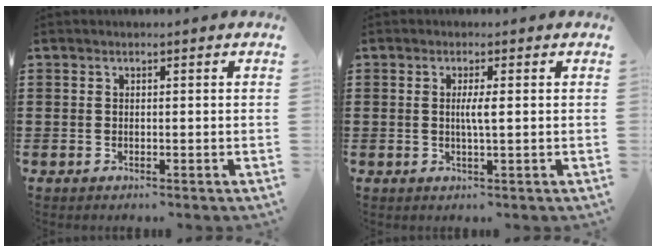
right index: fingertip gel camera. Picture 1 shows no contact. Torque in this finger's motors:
{"motor_torque": [0.49, -0.05, 0.19, 0.08]}